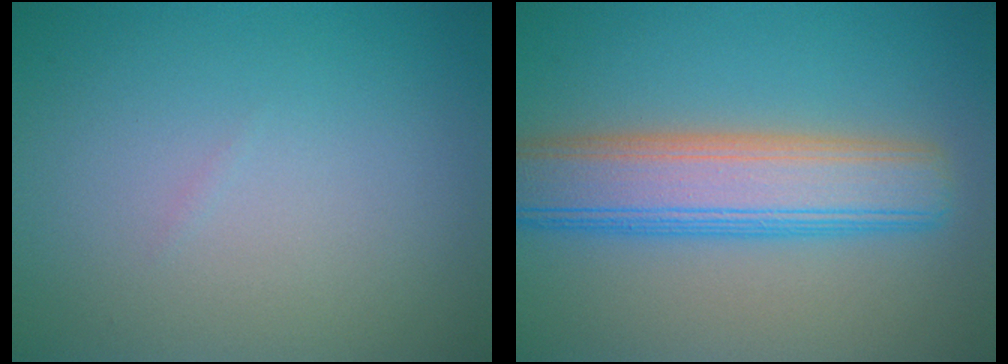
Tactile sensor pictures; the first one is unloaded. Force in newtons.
{"total": 7.6, "press": 7.6, "slide": 0.2}